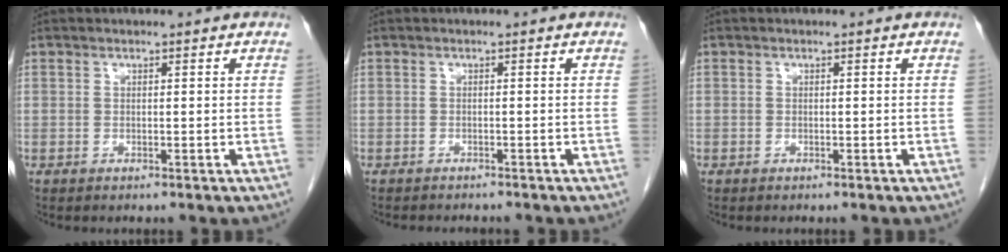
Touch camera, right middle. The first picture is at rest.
{"total": 3.7, "force": [-3.4, 0.9, 1.1], "torque": [-0.015, -0.005, -0.042]}
{"total": 0.0}